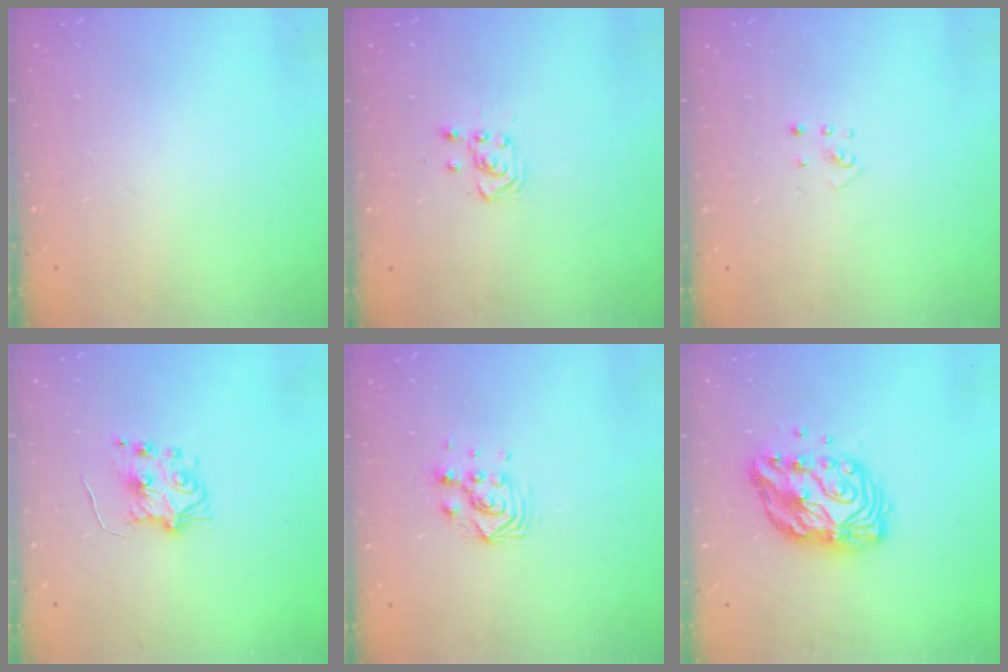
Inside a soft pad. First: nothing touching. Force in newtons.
{"total": 2.8, "press": 2.7, "slide": 0.7}
{"total": 2.0, "press": 2.0, "slide": 0.3}
{"total": 6.4, "press": 6.4, "slide": 0.4}
{"total": 6.6, "press": 6.6, "slide": 0.4}
{"total": 12.8, "press": 12.8, "slide": 1.1}